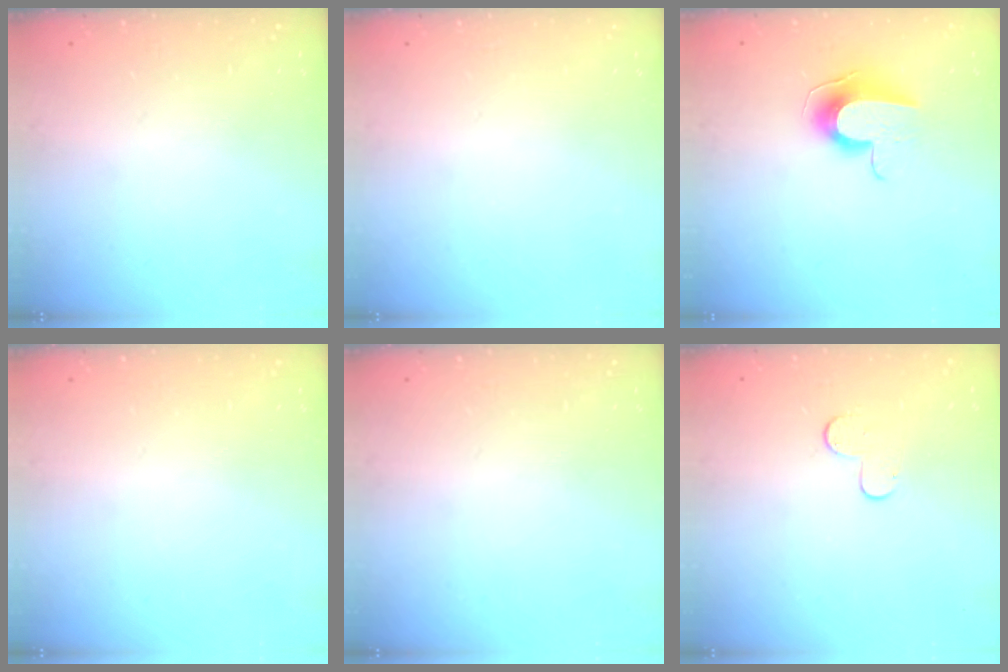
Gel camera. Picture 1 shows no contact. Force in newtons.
{"total": 0.0}
{"total": 9.0, "press": 9.0, "slide": 0.5}
{"total": 0.0}
{"total": 0.0}
{"total": 6.6, "press": 6.5, "slide": 0.6}